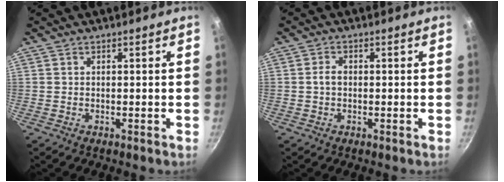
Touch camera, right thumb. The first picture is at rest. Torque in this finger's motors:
{"motor_torque": [0.40, 0.72, 0.47, -0.33, -0.03]}